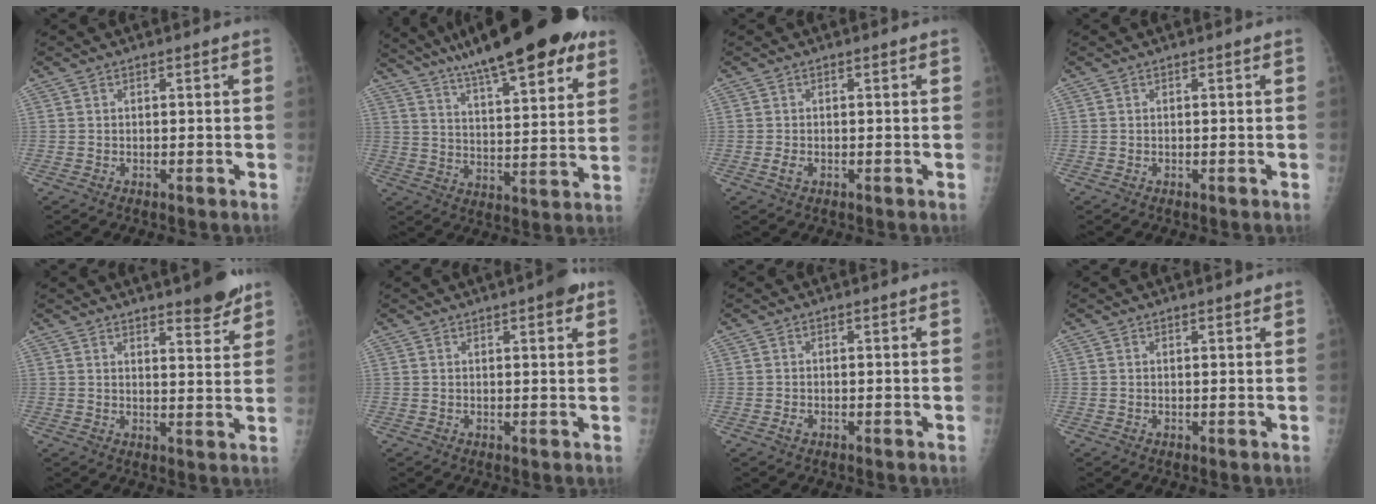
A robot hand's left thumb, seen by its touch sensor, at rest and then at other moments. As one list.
[{"total": 24.7, "force": [17.0, 5.7, 17.0], "torque": [-0.242, -0.034, 0.253]}, {"total": 1.5, "force": [0.1, 0.8, 1.2], "torque": [-0.022, 0.003, 0.005]}, {"total": 0.0}, {"total": 6.8, "force": [5.3, 1.3, 4.0], "torque": [-0.040, -0.038, 0.076]}, {"total": 4.3, "force": [2.5, 1.1, 3.2], "torque": [-0.034, -0.006, 0.029]}, {"total": 0.9, "force": [0.1, 0.4, 0.8], "torque": [-0.014, 0.005, 0.005]}, {"total": 1.1, "force": [0.9, 0.2, 0.5], "torque": [-0.004, -0.005, 0.015]}]